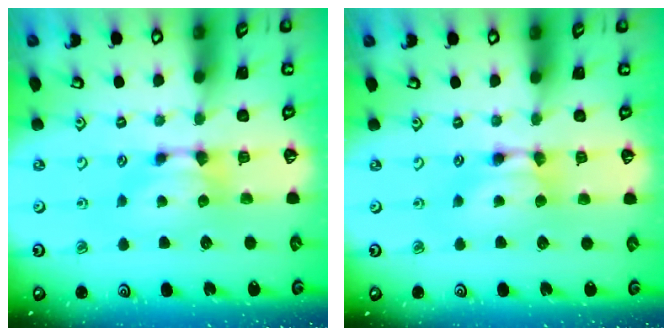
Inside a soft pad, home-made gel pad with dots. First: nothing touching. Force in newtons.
{"total": 1.6, "press": 1.6, "slide": 0.2}